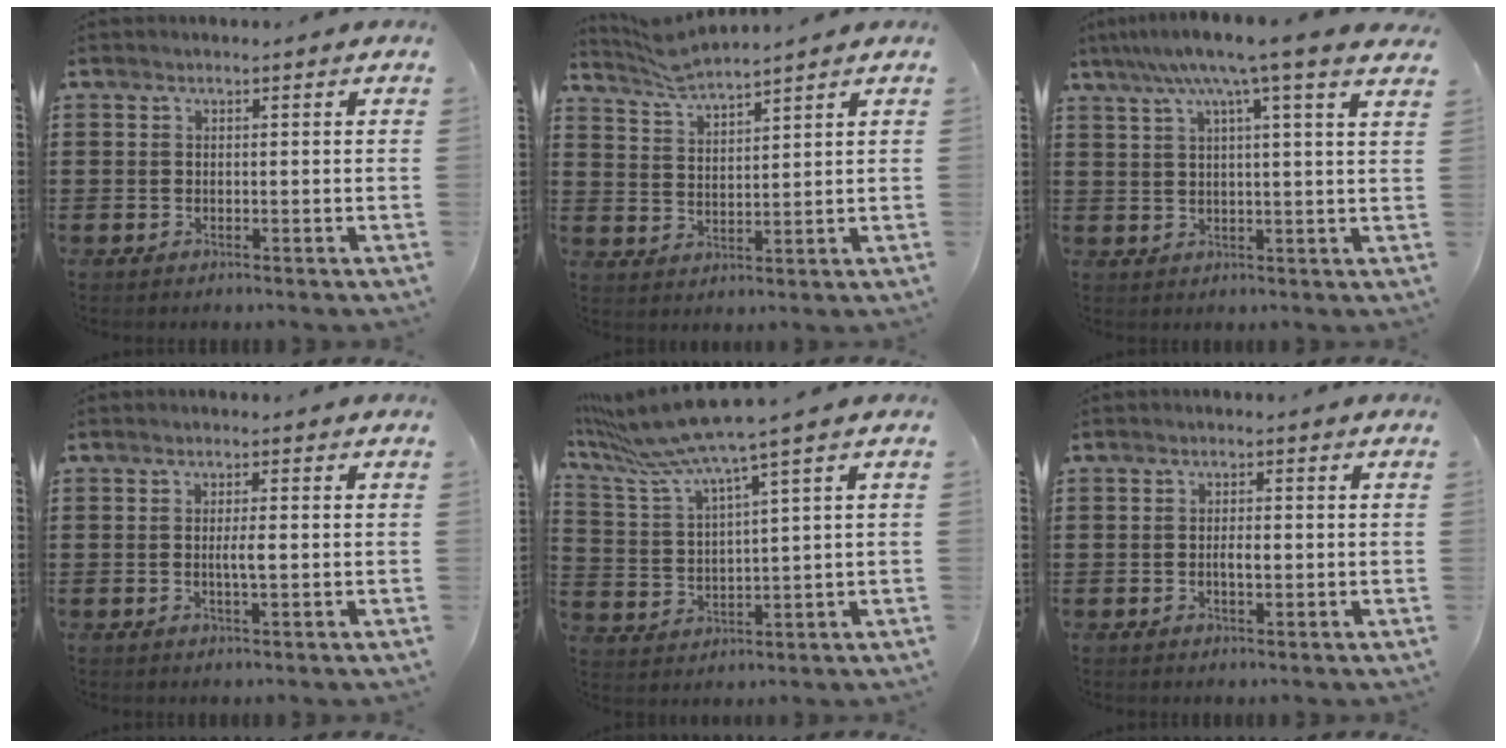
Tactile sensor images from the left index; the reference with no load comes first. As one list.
[{"total": 4.6, "force": [4.4, -0.1, 1.4], "torque": [-0.041, -0.015, 0.080]}, {"total": 7.8, "force": [5.4, -0.3, 5.6], "torque": [-0.125, -0.012, 0.089]}, {"total": 2.3, "force": [-0.1, 0.3, 2.3], "torque": [-0.043, -0.002, -0.003]}, {"total": 7.1, "force": [5.7, -0.7, 4.2], "torque": [-0.116, -0.043, 0.093]}, {"total": 2.0, "force": [-0.2, 0.7, 1.9], "torque": [-0.036, 0.001, -0.004]}]